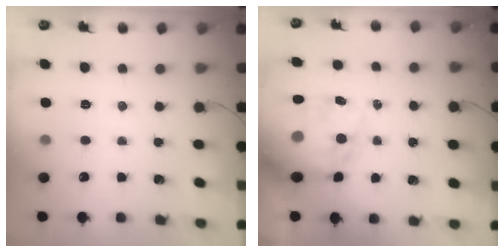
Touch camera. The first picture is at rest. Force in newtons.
{"total": 15.6, "press": 15.1, "slide": 3.8}